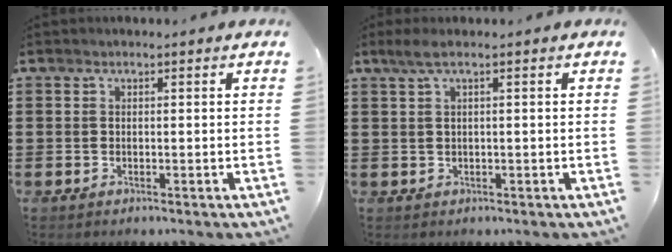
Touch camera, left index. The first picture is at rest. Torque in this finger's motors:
{"motor_torque": [0.35, -0.30, 0.18, 0.06]}